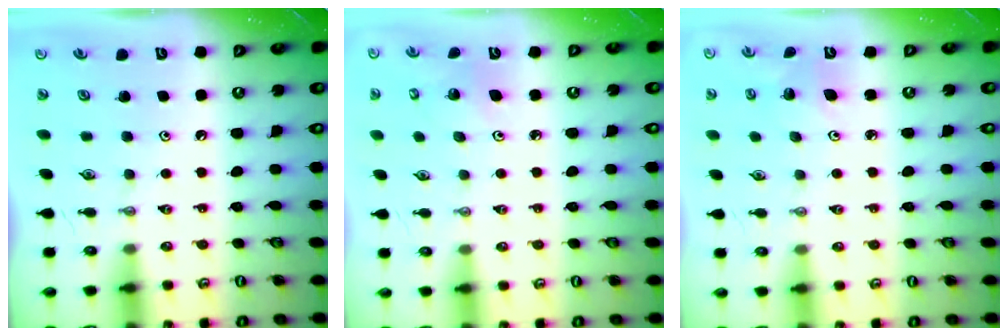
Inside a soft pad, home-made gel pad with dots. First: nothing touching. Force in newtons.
{"total": 3.6, "press": 3.5, "slide": 0.7}
{"total": 3.1, "press": 2.1, "slide": 2.3}